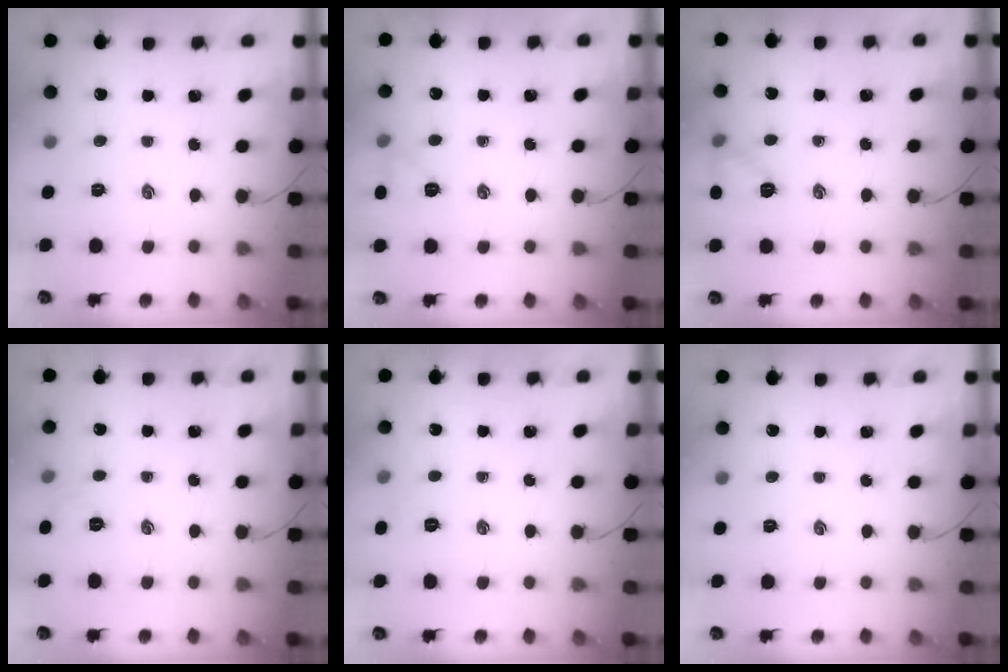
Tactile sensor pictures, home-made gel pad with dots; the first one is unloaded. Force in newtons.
{"total": 6.1, "press": 5.9, "slide": 1.6}
{"total": 7.5, "press": 7.4, "slide": 1.2}
{"total": 5.2, "press": 4.9, "slide": 1.7}
{"total": 3.6, "press": 3.4, "slide": 1.0}
{"total": 0.0}